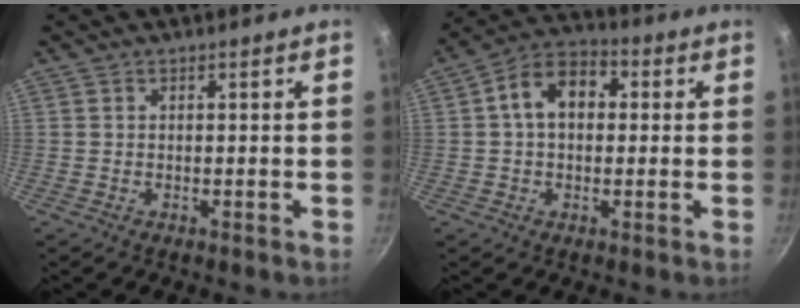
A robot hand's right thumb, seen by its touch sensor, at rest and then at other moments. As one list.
[{"total": 10.0, "force": [1.5, 7.1, 6.9], "torque": [-0.082, 0.029, 0.006]}]